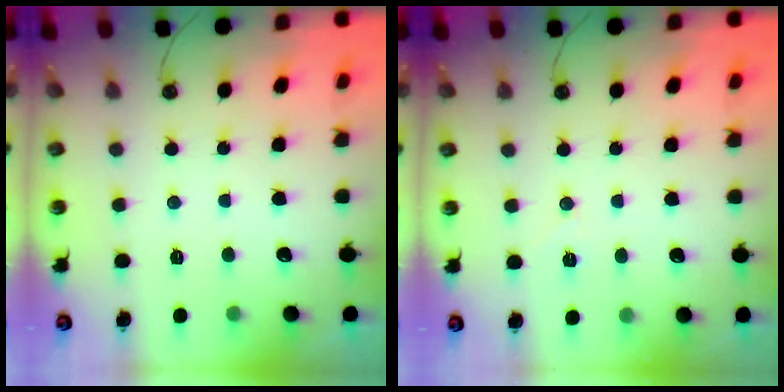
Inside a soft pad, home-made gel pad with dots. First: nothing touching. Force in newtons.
{"total": 5.5, "press": 5.2, "slide": 1.8}